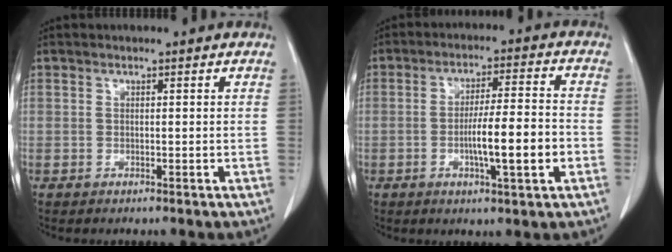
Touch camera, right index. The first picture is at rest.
{"total": 9.3, "force": [-2.5, 0.6, 9.0], "torque": [-0.149, 0.004, -0.042]}